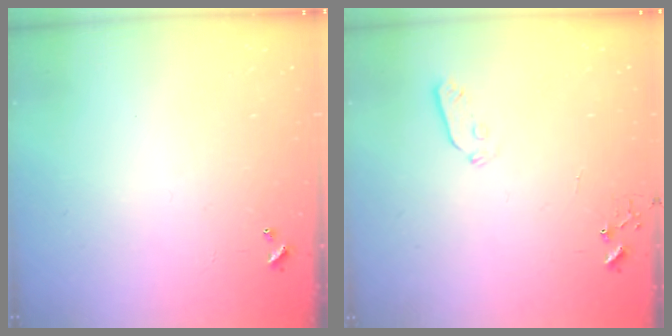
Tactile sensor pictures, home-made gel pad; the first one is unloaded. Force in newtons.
{"total": 3.9, "press": 3.8, "slide": 0.9}